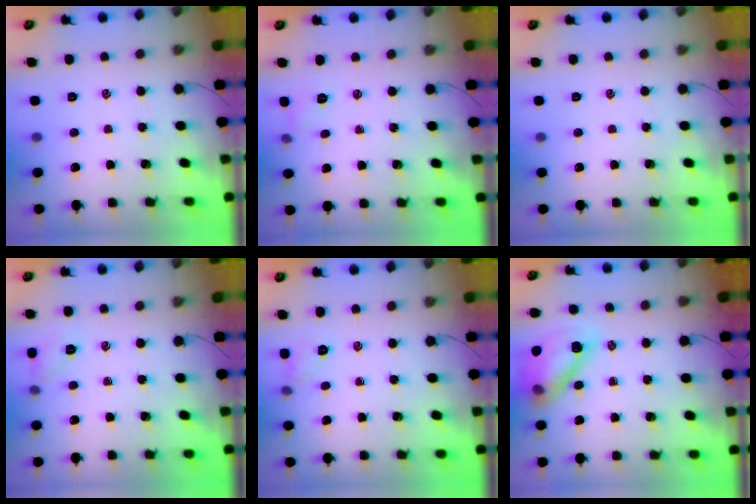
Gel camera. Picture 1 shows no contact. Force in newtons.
{"total": 4.2, "press": 4.0, "slide": 1.2}
{"total": 0.0}
{"total": 5.5, "press": 5.3, "slide": 1.6}
{"total": 5.0, "press": 4.7, "slide": 1.5}
{"total": 14.4, "press": 13.8, "slide": 4.1}